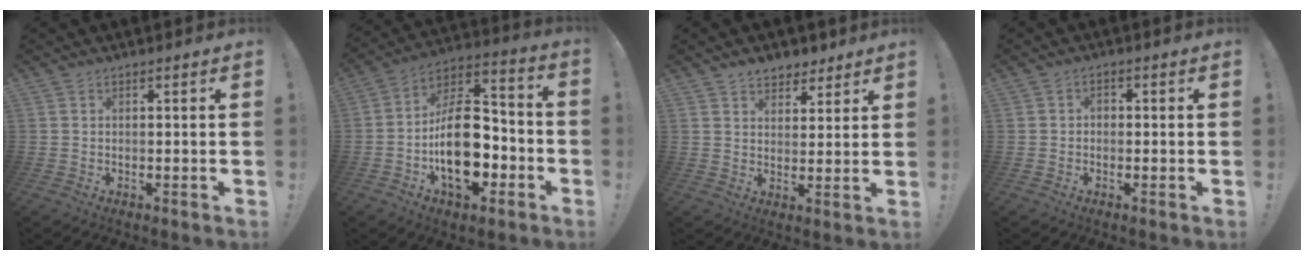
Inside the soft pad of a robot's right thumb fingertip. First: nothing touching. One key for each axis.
{"total": 21.1, "fx": -5.7, "fy": 12.3, "fz": 16.2, "tx": -0.271, "ty": 0.037, "tz": -0.082}
{"total": 6.2, "fx": 4.7, "fy": 3.8, "fz": 1.2, "tx": -0.007, "ty": -0.032, "tz": 0.088}
{"total": 1.6, "fx": -0.8, "fy": 1.1, "fz": 0.9, "tx": -0.020, "ty": 0.009, "tz": -0.015}